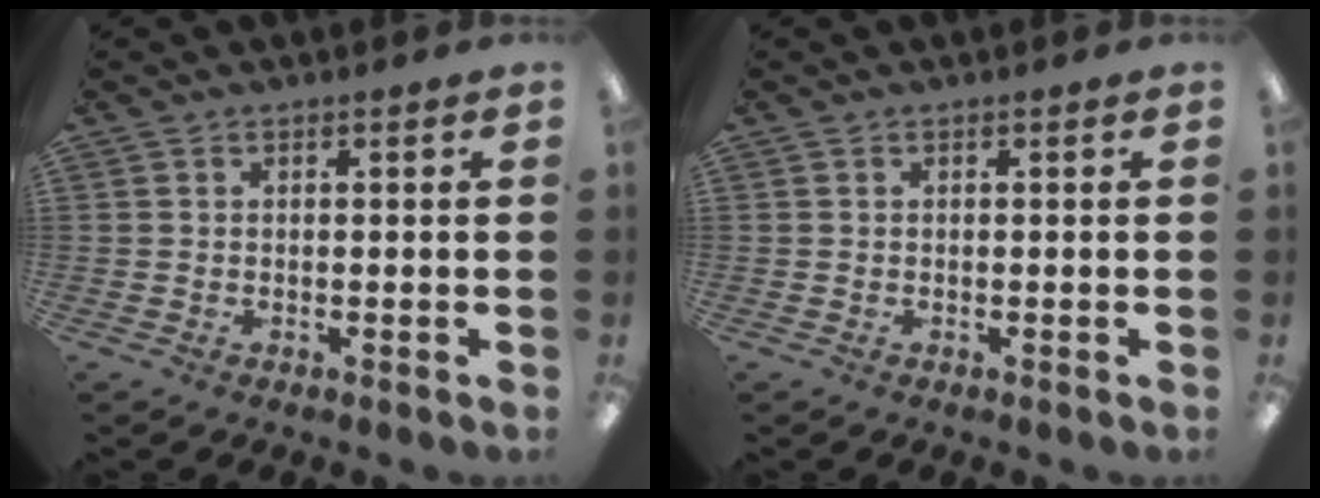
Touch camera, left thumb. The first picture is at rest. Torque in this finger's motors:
{"motor_torque": [-0.08, 0.02, 0.00, 0.00, 0.00]}